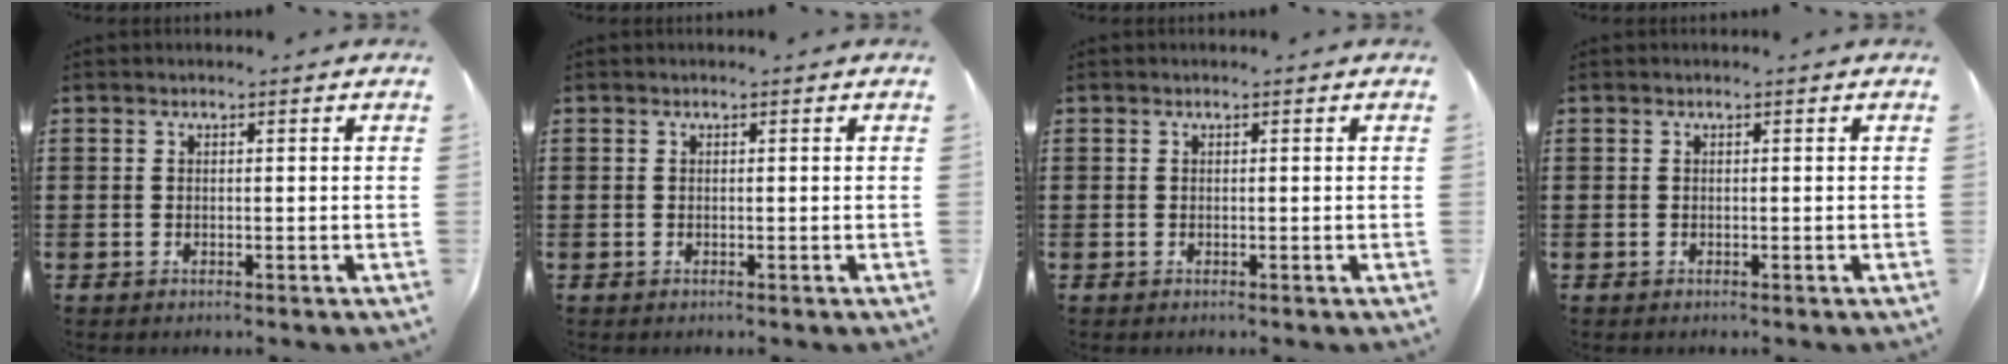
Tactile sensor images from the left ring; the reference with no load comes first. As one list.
[{"total": 0.0}, {"total": 0.0}, {"total": 0.0}]